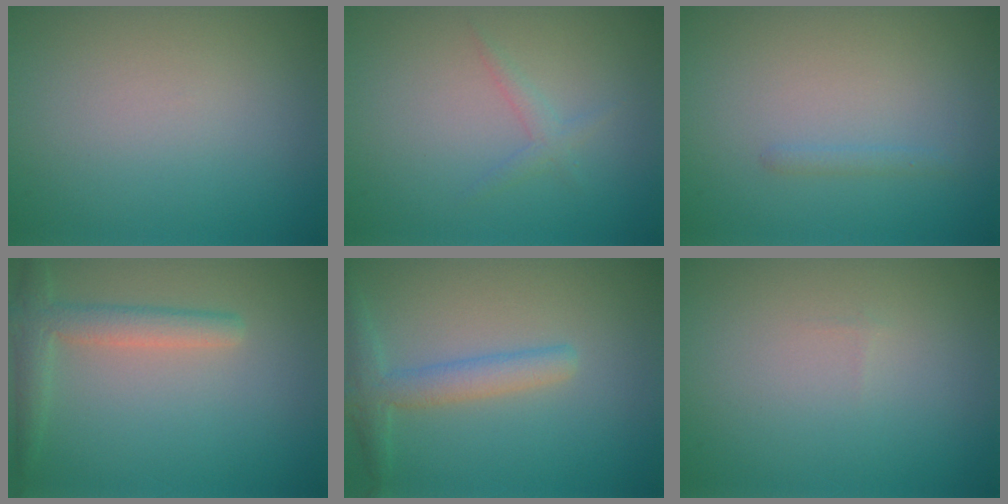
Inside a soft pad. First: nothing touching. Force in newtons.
{"total": 1.1, "press": 1.1, "slide": 0.0}
{"total": 0.7, "press": 0.7, "slide": 0.0}
{"total": 3.0, "press": 3.0, "slide": 0.1}
{"total": 2.8, "press": 2.8, "slide": 0.1}
{"total": 0.0}